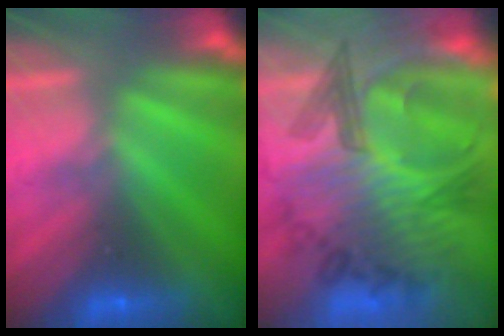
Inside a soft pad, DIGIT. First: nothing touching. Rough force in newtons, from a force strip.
{"total": 6.4}